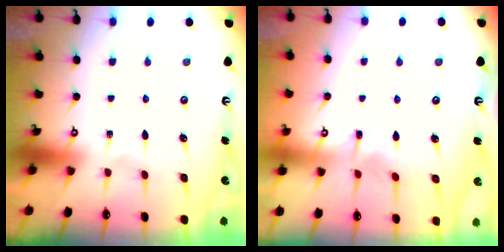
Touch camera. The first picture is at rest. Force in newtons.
{"total": 3.2, "press": 3.2, "slide": 0.4}